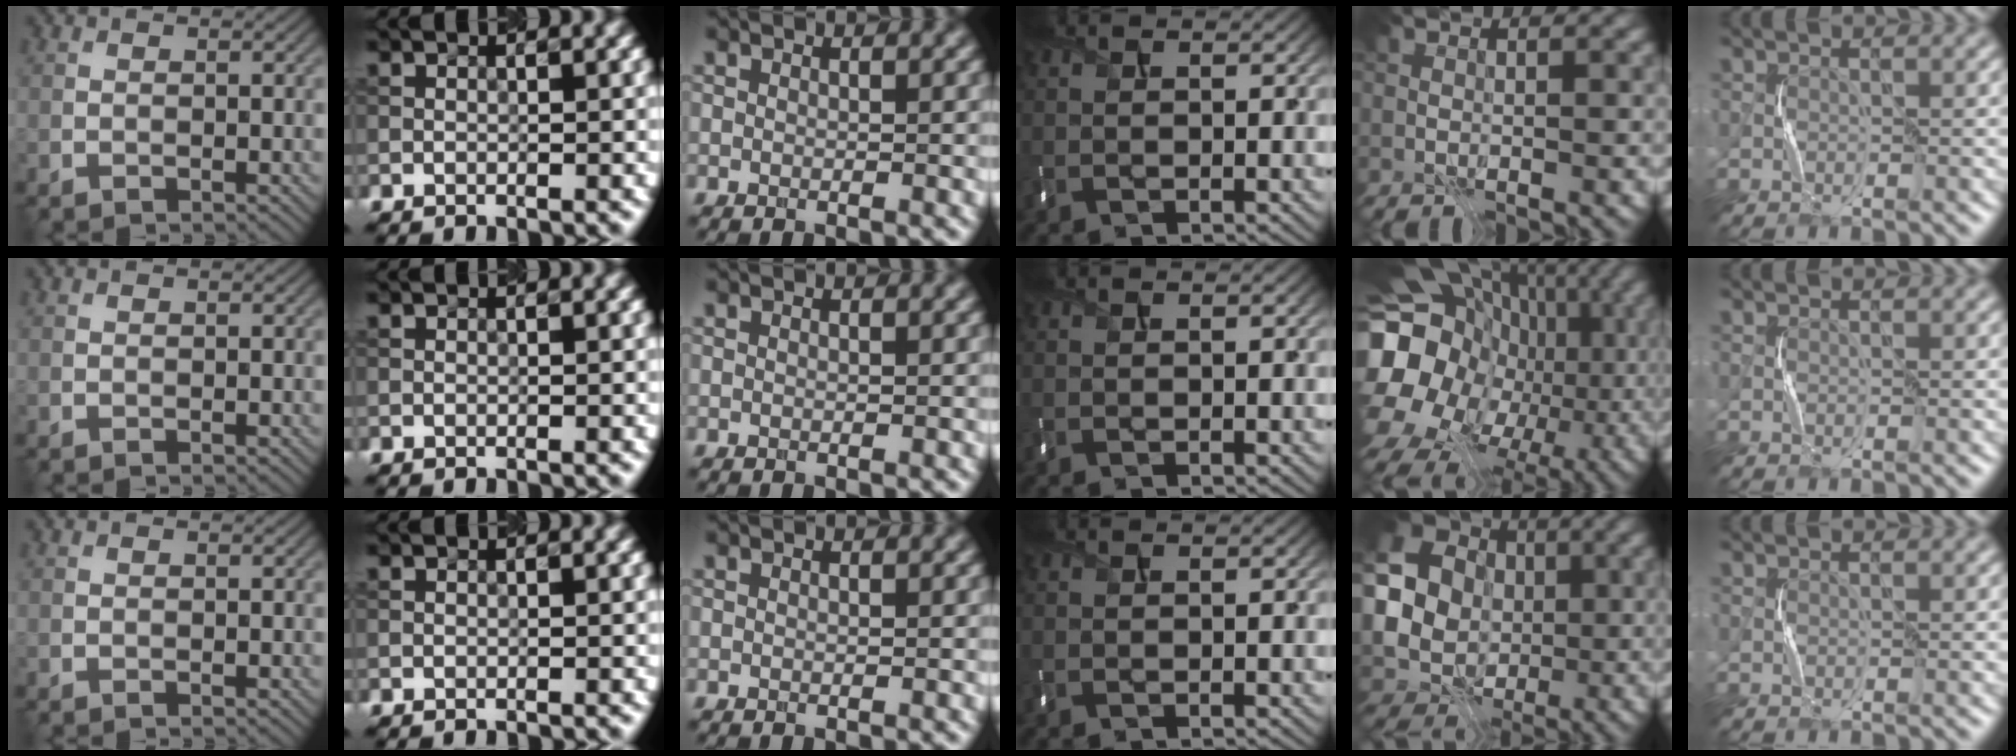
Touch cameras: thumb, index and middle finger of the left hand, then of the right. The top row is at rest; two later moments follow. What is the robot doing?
{"motion": "press", "object": "keyboard"}